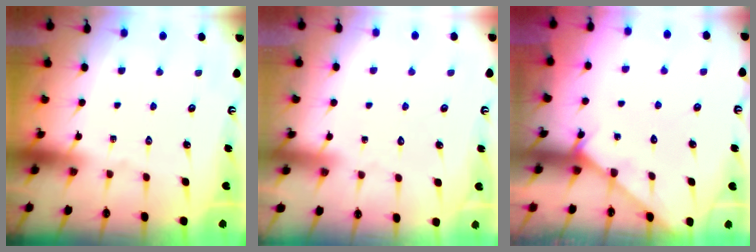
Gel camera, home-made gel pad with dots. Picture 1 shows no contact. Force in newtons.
{"total": 3.3, "press": 3.3, "slide": 0.2}
{"total": 2.7, "press": 2.7, "slide": 0.3}